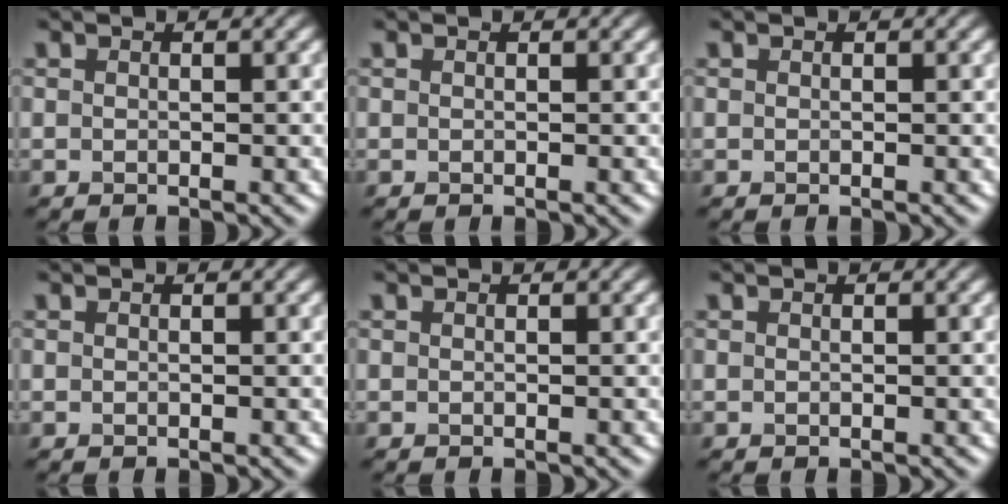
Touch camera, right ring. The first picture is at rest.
{"total": 0.0}
{"total": 0.0}
{"total": 0.0}
{"total": 0.0}
{"total": 0.0}